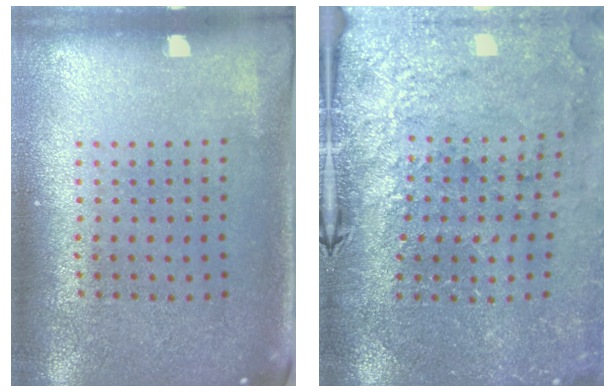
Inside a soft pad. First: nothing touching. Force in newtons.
{"total": 3.3, "press": 3.0, "slide": 1.3}